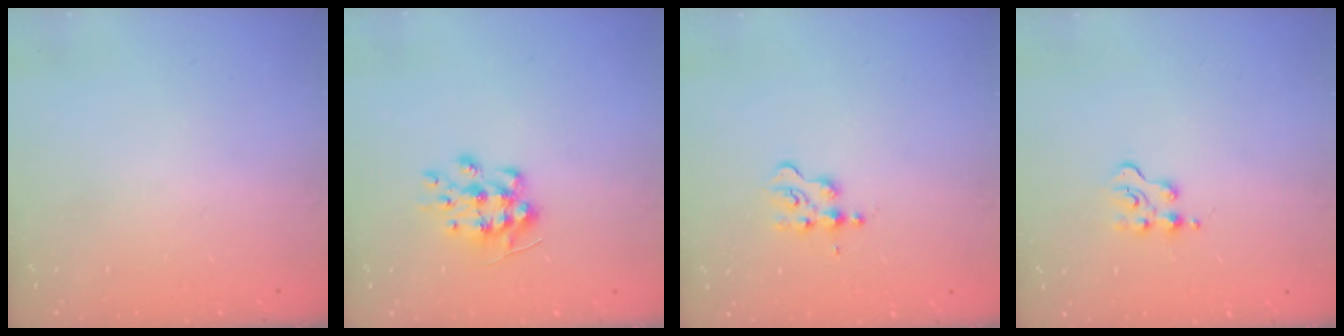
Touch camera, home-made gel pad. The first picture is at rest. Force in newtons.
{"total": 8.5, "press": 8.5, "slide": 0.3}
{"total": 2.4, "press": 2.4, "slide": 0.3}
{"total": 4.3, "press": 4.3, "slide": 0.5}